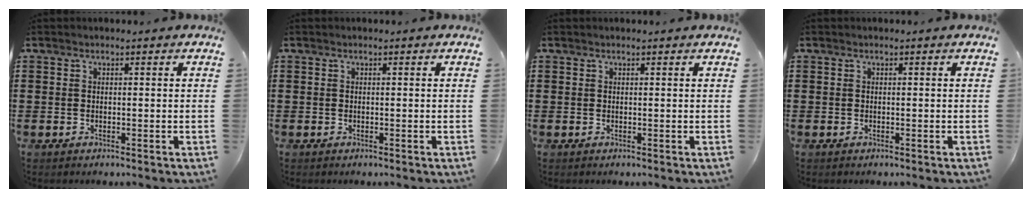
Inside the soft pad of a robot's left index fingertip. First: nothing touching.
{"total": 0.0}
{"total": 0.0}
{"total": 0.0}